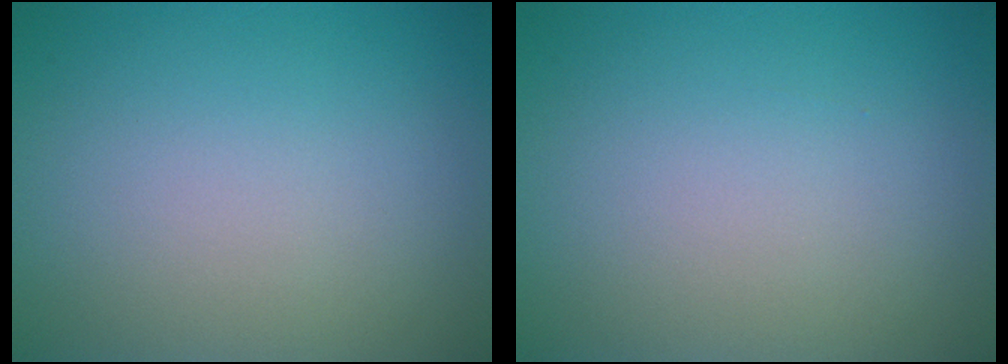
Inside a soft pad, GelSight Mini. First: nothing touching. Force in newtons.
{"total": 0.0}